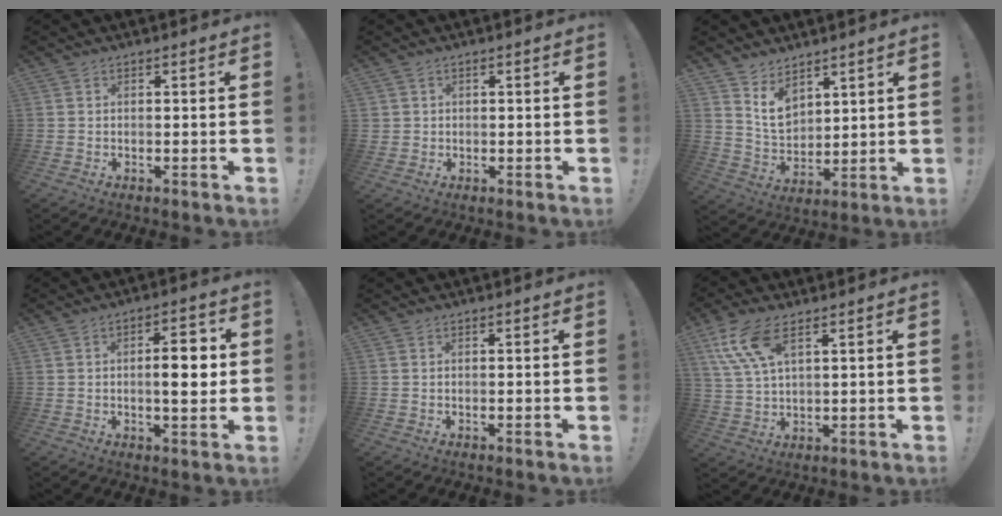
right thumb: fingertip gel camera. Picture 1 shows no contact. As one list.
[{"total": 2.3, "force": [1.0, 2.1, 0.2], "torque": [0.008, -0.007, 0.017]}, {"total": 9.0, "force": [6.1, 5.9, 3.0], "torque": [-0.040, -0.050, 0.118]}, {"total": 8.3, "force": [0.2, 2.8, 7.8], "torque": [-0.109, 0.004, -0.006]}, {"total": 0.0}, {"total": 10.6, "force": [5.7, 4.1, 8.0], "torque": [-0.158, -0.016, 0.108]}]